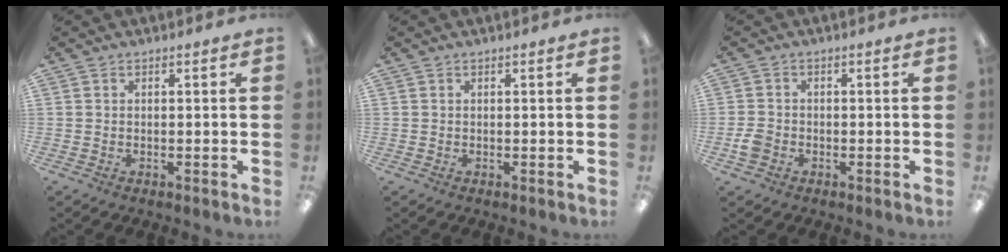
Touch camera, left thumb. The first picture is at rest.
{"total": 0.0}
{"total": 2.9, "force": [-1.0, 2.3, 1.5], "torque": [-0.022, 0.007, -0.018]}